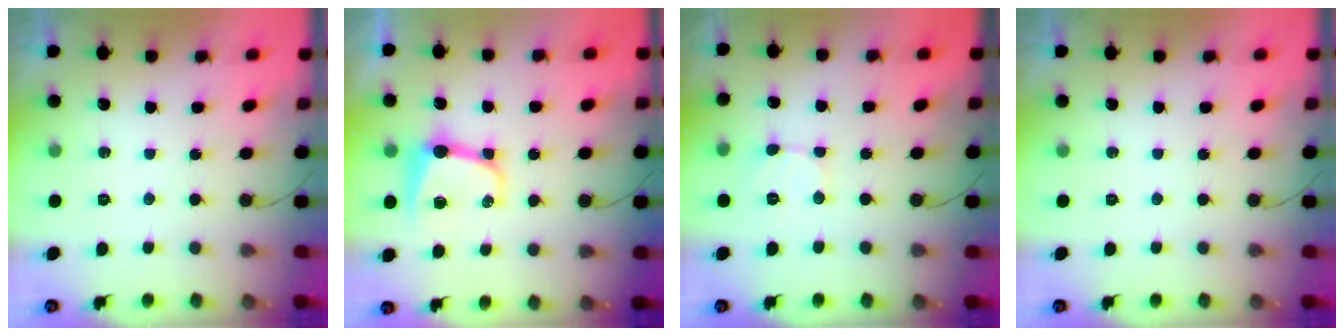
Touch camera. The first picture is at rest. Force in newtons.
{"total": 10.0, "press": 10.0, "slide": 0.9}
{"total": 5.5, "press": 5.5, "slide": 0.4}
{"total": 0.0}